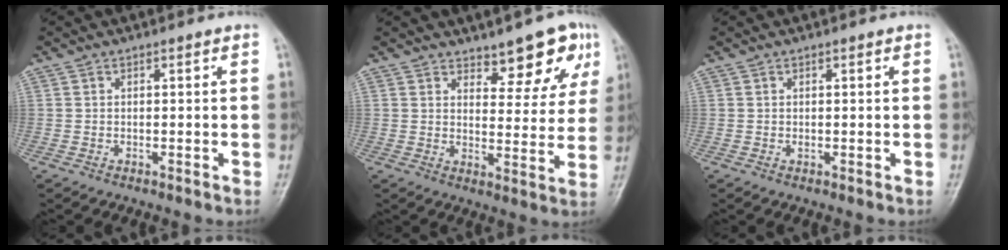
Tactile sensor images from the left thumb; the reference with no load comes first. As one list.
[{"total": 8.8, "force": [6.1, 3.6, 5.3], "torque": [-0.028, -0.039, 0.084]}, {"total": 0.7, "force": [0.3, 0.3, 0.5], "torque": [-0.004, -0.001, 0.005]}]